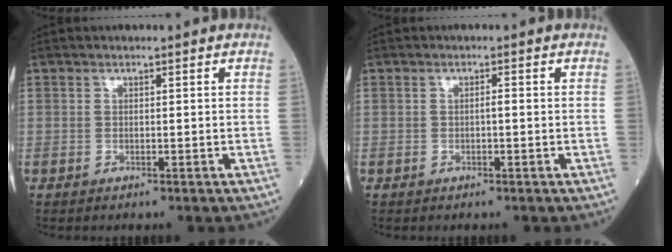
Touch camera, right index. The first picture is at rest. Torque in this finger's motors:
{"motor_torque": [0.21, -0.03, 0.12, 0.03]}